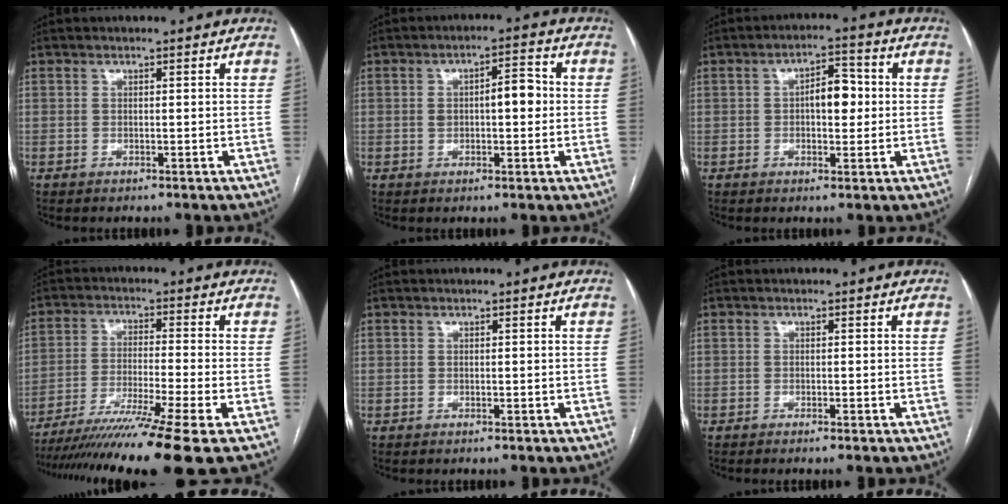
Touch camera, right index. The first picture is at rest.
{"total": 5.6, "force": [0.1, 2.0, 5.2], "torque": [-0.089, 0.022, 0.003]}
{"total": 5.5, "force": [0.2, 2.5, 4.9], "torque": [-0.075, 0.016, 0.002]}
{"total": 15.2, "force": [-11.6, -2.6, 9.5], "torque": [-0.153, -0.042, -0.193]}
{"total": 0.0}
{"total": 0.7, "force": [-0.6, -0.2, 0.4], "torque": [-0.008, 0.001, -0.010]}